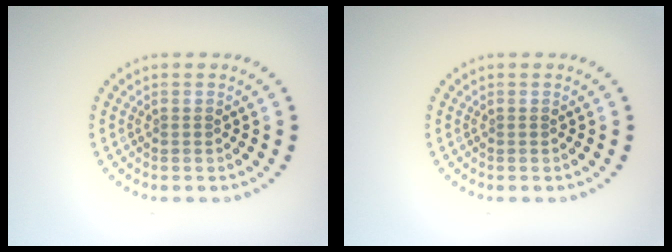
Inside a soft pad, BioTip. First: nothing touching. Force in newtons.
{"total": 0.0}